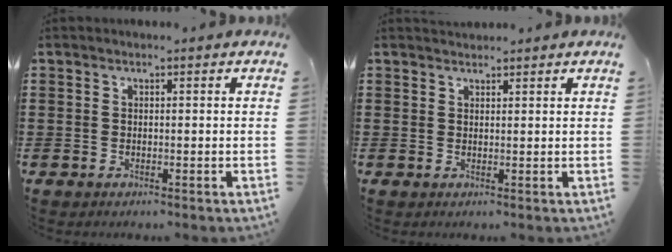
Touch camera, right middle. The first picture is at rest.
{"total": 1.2, "force": [1.2, 0.2, -0.1], "torque": [0.000, 0.000, 0.023]}